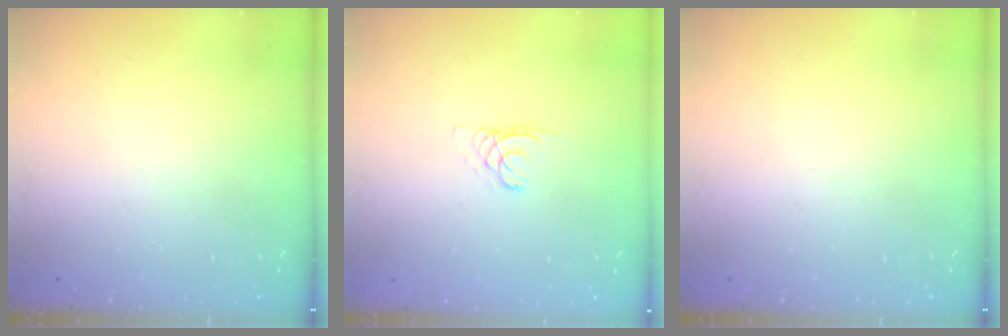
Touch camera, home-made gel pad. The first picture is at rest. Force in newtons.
{"total": 1.3, "press": 1.3, "slide": 0.1}
{"total": 0.0}